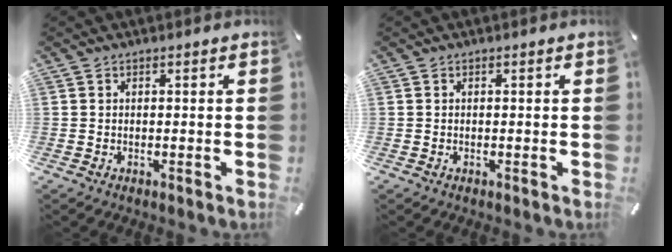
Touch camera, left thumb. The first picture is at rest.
{"total": 0.0}